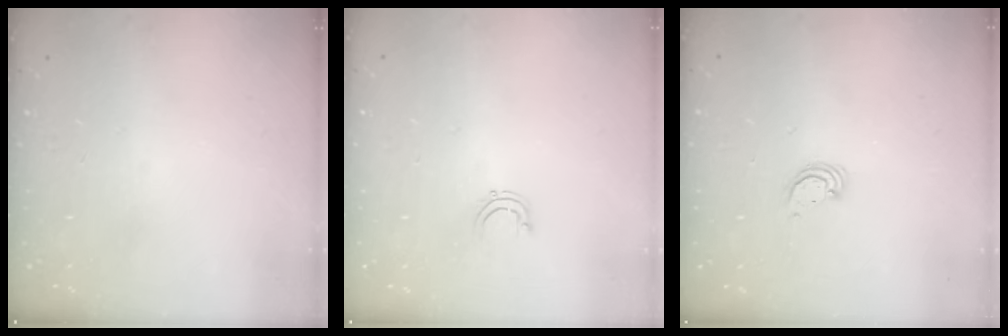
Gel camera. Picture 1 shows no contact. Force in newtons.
{"total": 3.3, "press": 3.3, "slide": 0.3}
{"total": 2.8, "press": 2.8, "slide": 0.2}